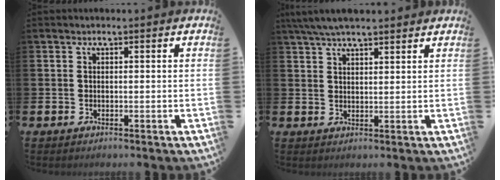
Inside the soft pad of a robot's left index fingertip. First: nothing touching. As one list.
[{"total": 5.2, "force": [4.6, 1.1, 2.2], "torque": [-0.057, -0.006, 0.086]}]